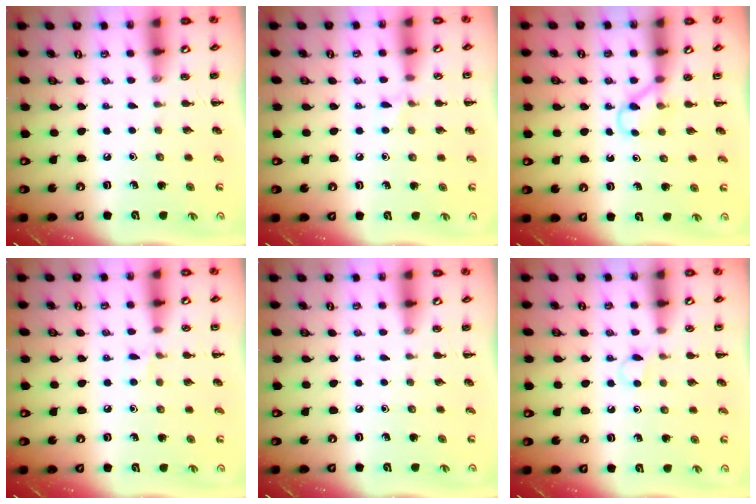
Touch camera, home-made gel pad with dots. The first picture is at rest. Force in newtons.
{"total": 3.7, "press": 3.5, "slide": 1.2}
{"total": 3.2, "press": 3.0, "slide": 0.9}
{"total": 3.6, "press": 3.4, "slide": 1.1}
{"total": 0.0}
{"total": 3.3, "press": 3.1, "slide": 0.9}